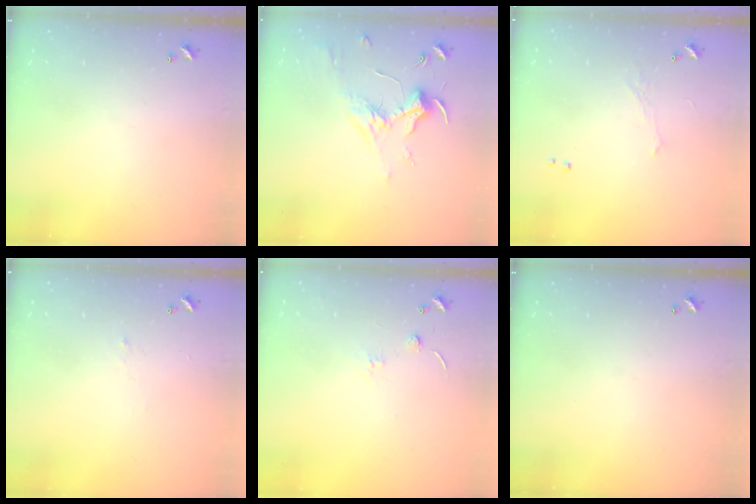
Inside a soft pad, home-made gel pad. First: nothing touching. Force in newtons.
{"total": 1.7, "press": 1.5, "slide": 0.8}
{"total": 0.9, "press": 0.7, "slide": 0.5}
{"total": 0.9, "press": 0.6, "slide": 0.6}
{"total": 1.3, "press": 1.2, "slide": 0.5}
{"total": 0.0}